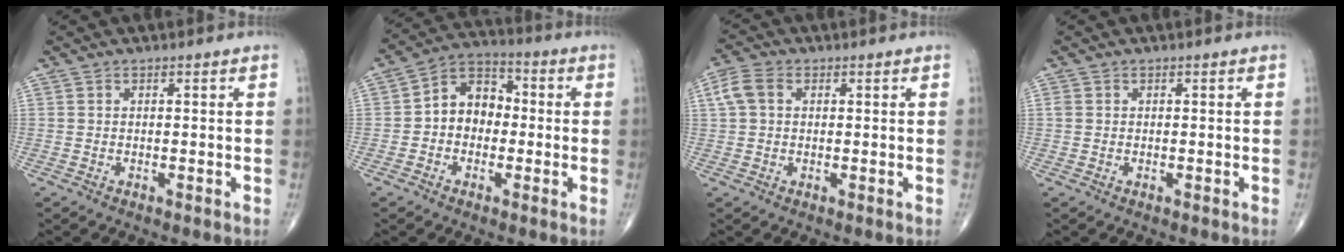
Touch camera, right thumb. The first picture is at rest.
{"total": 8.9, "force": [-0.5, 6.9, 5.6], "torque": [-0.059, 0.034, -0.024]}
{"total": 4.7, "force": [1.1, 3.4, 3.1], "torque": [-0.075, 0.013, 0.019]}
{"total": 0.8, "force": [0.1, 0.7, 0.3], "torque": [-0.004, 0.005, 0.003]}